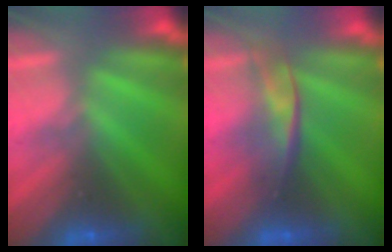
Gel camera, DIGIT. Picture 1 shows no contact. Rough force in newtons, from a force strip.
{"total": 2.2}